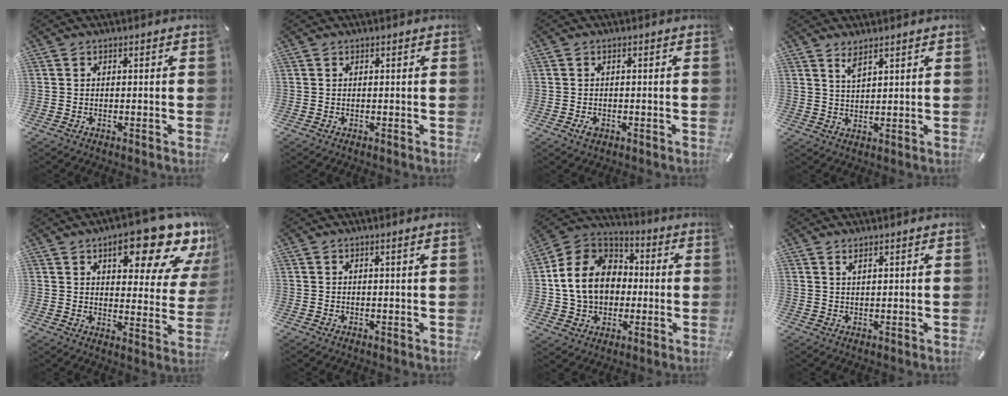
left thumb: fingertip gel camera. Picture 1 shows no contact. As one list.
[{"total": 0.0}, {"total": 1.8, "force": [-0.6, 1.1, 1.3], "torque": [-0.031, -0.001, -0.013]}, {"total": 3.3, "force": [2.6, 0.5, 1.9], "torque": [-0.042, -0.006, 0.047]}, {"total": 18.7, "force": [12.0, 7.2, 12.4], "torque": [-0.156, -0.080, 0.191]}, {"total": 1.1, "force": [0.5, -0.1, 1.0], "torque": [-0.018, -0.001, 0.007]}, {"total": 14.4, "force": [-0.6, 12.6, 6.8], "torque": [-0.166, 0.015, -0.010]}, {"total": 1.5, "force": [1.2, 0.1, 0.9], "torque": [-0.018, -0.001, 0.021]}]